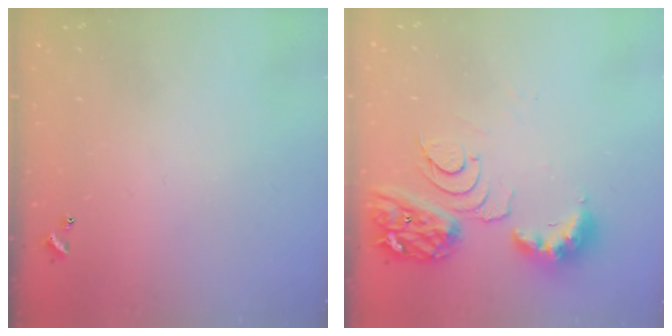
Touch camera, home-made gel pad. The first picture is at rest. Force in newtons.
{"total": 10.1, "press": 10.0, "slide": 1.2}